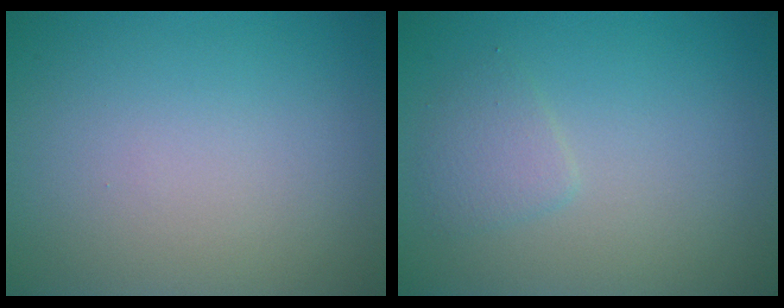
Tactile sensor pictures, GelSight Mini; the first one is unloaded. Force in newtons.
{"total": 1.6, "press": 1.6, "slide": 0.1}